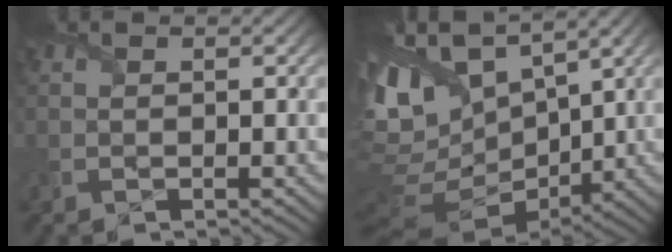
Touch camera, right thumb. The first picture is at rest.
{"total": 13.1, "force": [4.0, 7.5, 10.0], "torque": [-0.252, -0.005, 0.094]}